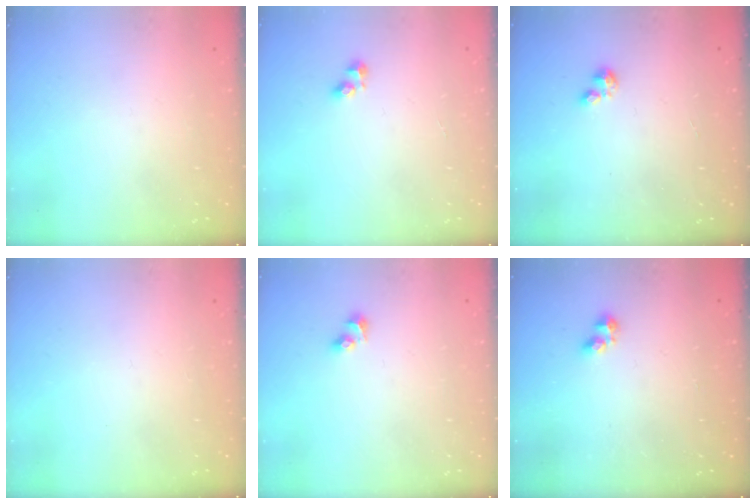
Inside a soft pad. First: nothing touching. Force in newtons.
{"total": 2.5, "press": 2.5, "slide": 0.2}
{"total": 0.7, "press": 0.6, "slide": 0.2}
{"total": 0.0}
{"total": 3.5, "press": 3.0, "slide": 1.8}
{"total": 2.8, "press": 2.7, "slide": 0.5}